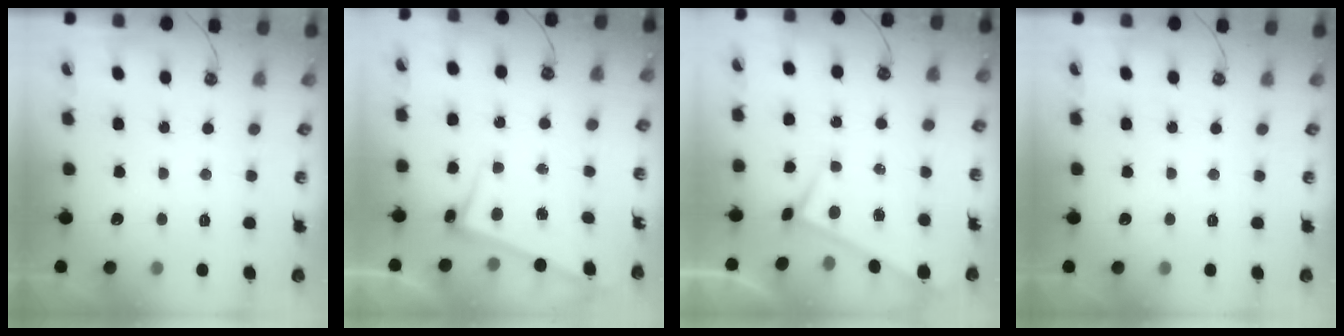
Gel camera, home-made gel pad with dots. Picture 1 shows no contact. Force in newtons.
{"total": 2.6, "press": 2.4, "slide": 0.9}
{"total": 0.0}
{"total": 0.0}